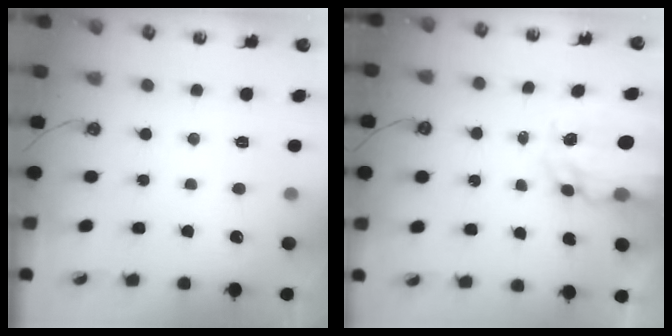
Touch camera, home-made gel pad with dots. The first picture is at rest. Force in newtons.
{"total": 8.4, "press": 8.4, "slide": 0.6}